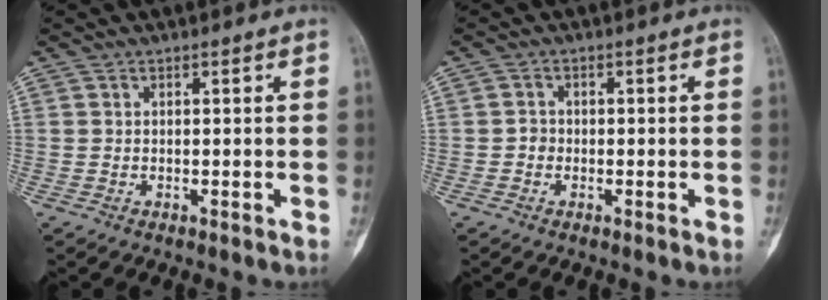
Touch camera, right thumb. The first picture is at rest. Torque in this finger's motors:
{"motor_torque": [0.32, 0.04, 0.29, -0.42, 0.17]}